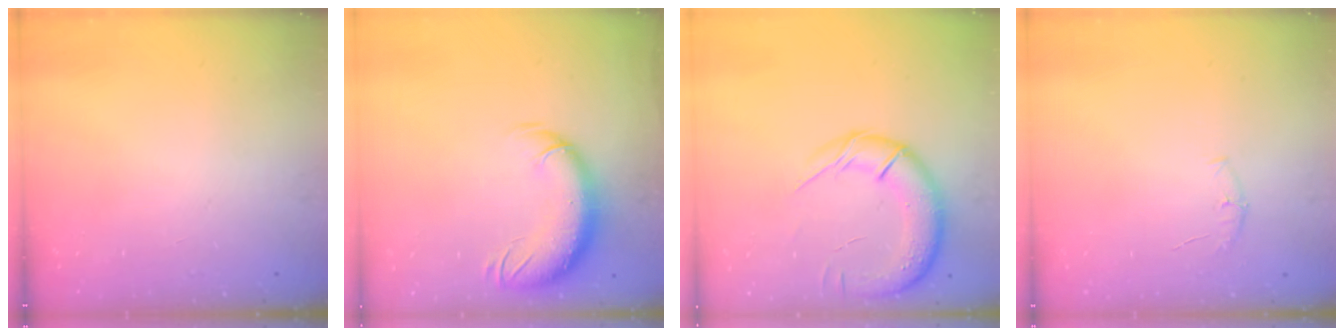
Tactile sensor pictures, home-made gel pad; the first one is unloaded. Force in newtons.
{"total": 11.8, "press": 11.5, "slide": 2.8}
{"total": 15.7, "press": 15.2, "slide": 3.7}
{"total": 4.8, "press": 4.6, "slide": 1.2}